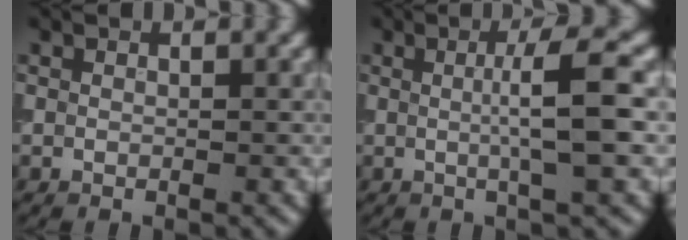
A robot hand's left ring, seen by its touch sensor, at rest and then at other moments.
{"total": 5.1, "force": [0.3, 0.8, 5.0], "torque": [-0.075, 0.005, 0.001]}